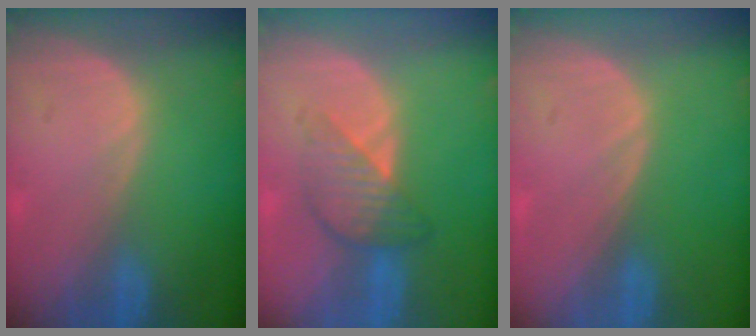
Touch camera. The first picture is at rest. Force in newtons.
{"total": 5.0, "press": 5.0, "slide": 0.1}
{"total": 0.0}